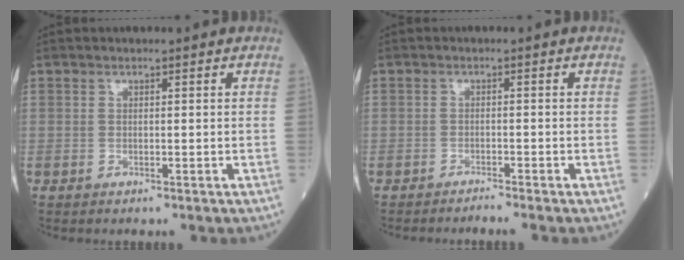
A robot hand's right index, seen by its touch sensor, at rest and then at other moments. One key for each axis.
{"total": 1.5, "fx": -1.2, "fy": -0.8, "fz": 0.0, "tx": -0.001, "ty": -0.001, "tz": -0.025}